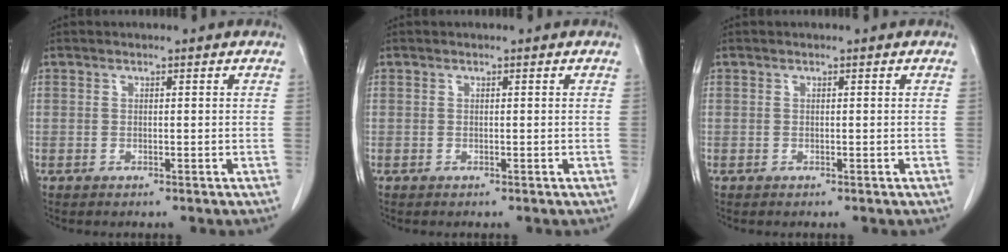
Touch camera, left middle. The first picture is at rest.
{"total": 0.0}
{"total": 0.0}